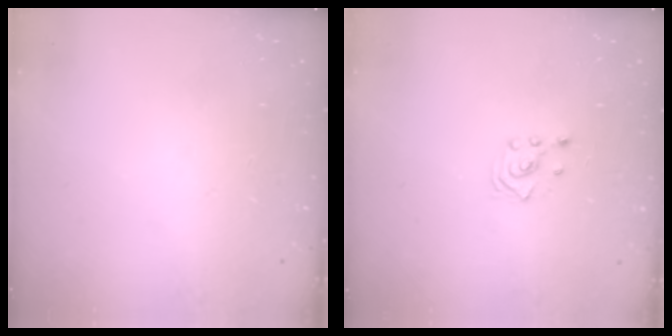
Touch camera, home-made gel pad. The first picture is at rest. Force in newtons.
{"total": 2.6, "press": 2.4, "slide": 0.9}